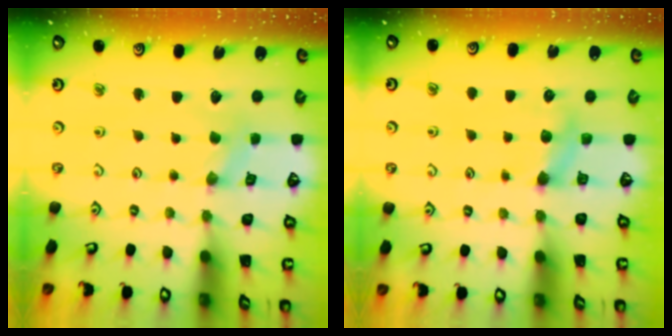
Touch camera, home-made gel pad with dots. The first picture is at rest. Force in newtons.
{"total": 4.4, "press": 4.3, "slide": 0.8}